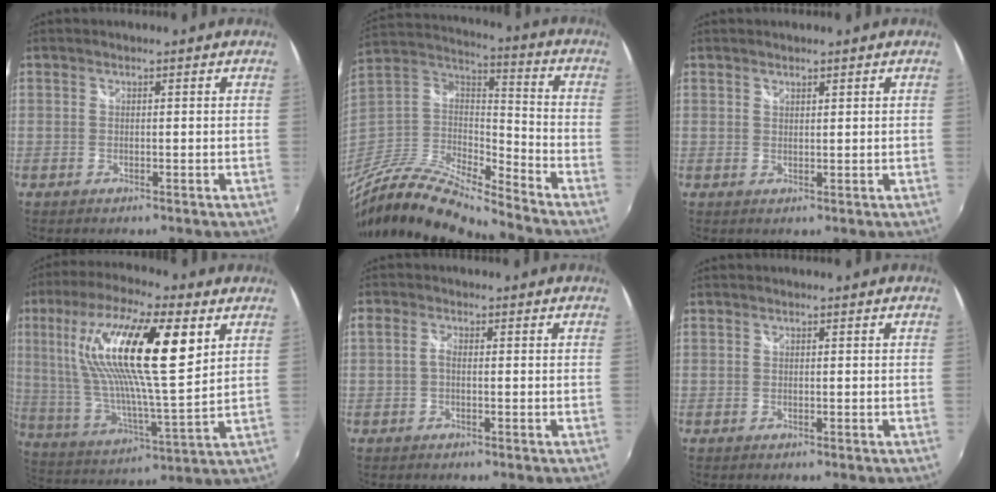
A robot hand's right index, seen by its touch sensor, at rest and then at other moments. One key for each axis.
{"total": 20.0, "fx": -16.3, "fy": 4.2, "fz": 10.8, "tx": -0.223, "ty": -0.019, "tz": -0.317}
{"total": 1.0, "fx": 1.0, "fy": 0.3, "fz": 0.2, "tx": -0.003, "ty": 0.001, "tz": 0.017}
{"total": 22.8, "fx": 8.4, "fy": 5.5, "fz": 20.5, "tx": -0.369, "ty": 0.012, "tz": 0.149}
{"total": 1.7, "fx": -0.3, "fy": 0.9, "fz": 1.4, "tx": -0.029, "ty": 0.005, "tz": -0.010}
{"total": 0.0}